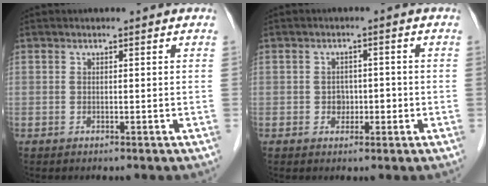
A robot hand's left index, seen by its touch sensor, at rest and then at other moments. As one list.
[{"total": 2.6, "force": [-0.8, 2.1, 1.3], "torque": [-0.016, 0.008, -0.007]}]